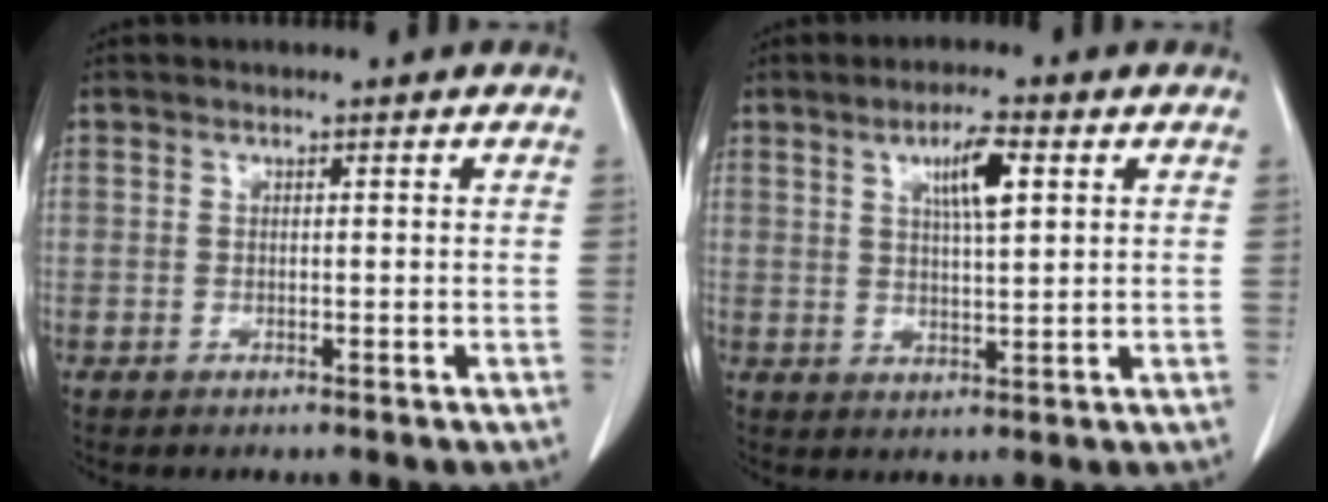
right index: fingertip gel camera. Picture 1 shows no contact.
{"total": 5.9, "force": [2.3, 0.9, 5.4], "torque": [-0.094, 0.003, 0.040]}